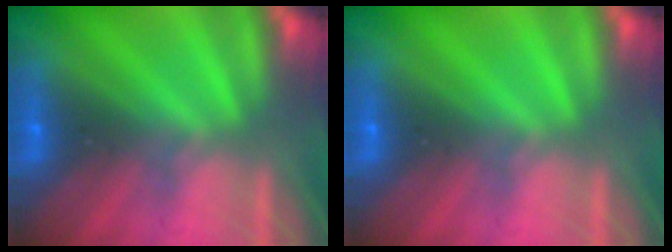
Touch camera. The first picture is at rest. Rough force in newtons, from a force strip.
{"total": 0.0}